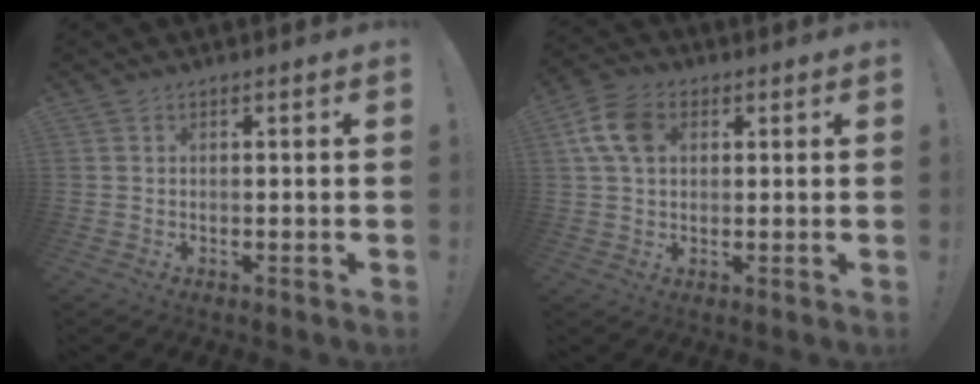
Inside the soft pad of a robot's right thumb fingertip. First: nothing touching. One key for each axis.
{"total": 10.2, "fx": 2.8, "fy": 7.1, "fz": 6.8, "tx": -0.127, "ty": 0.008, "tz": 0.057}